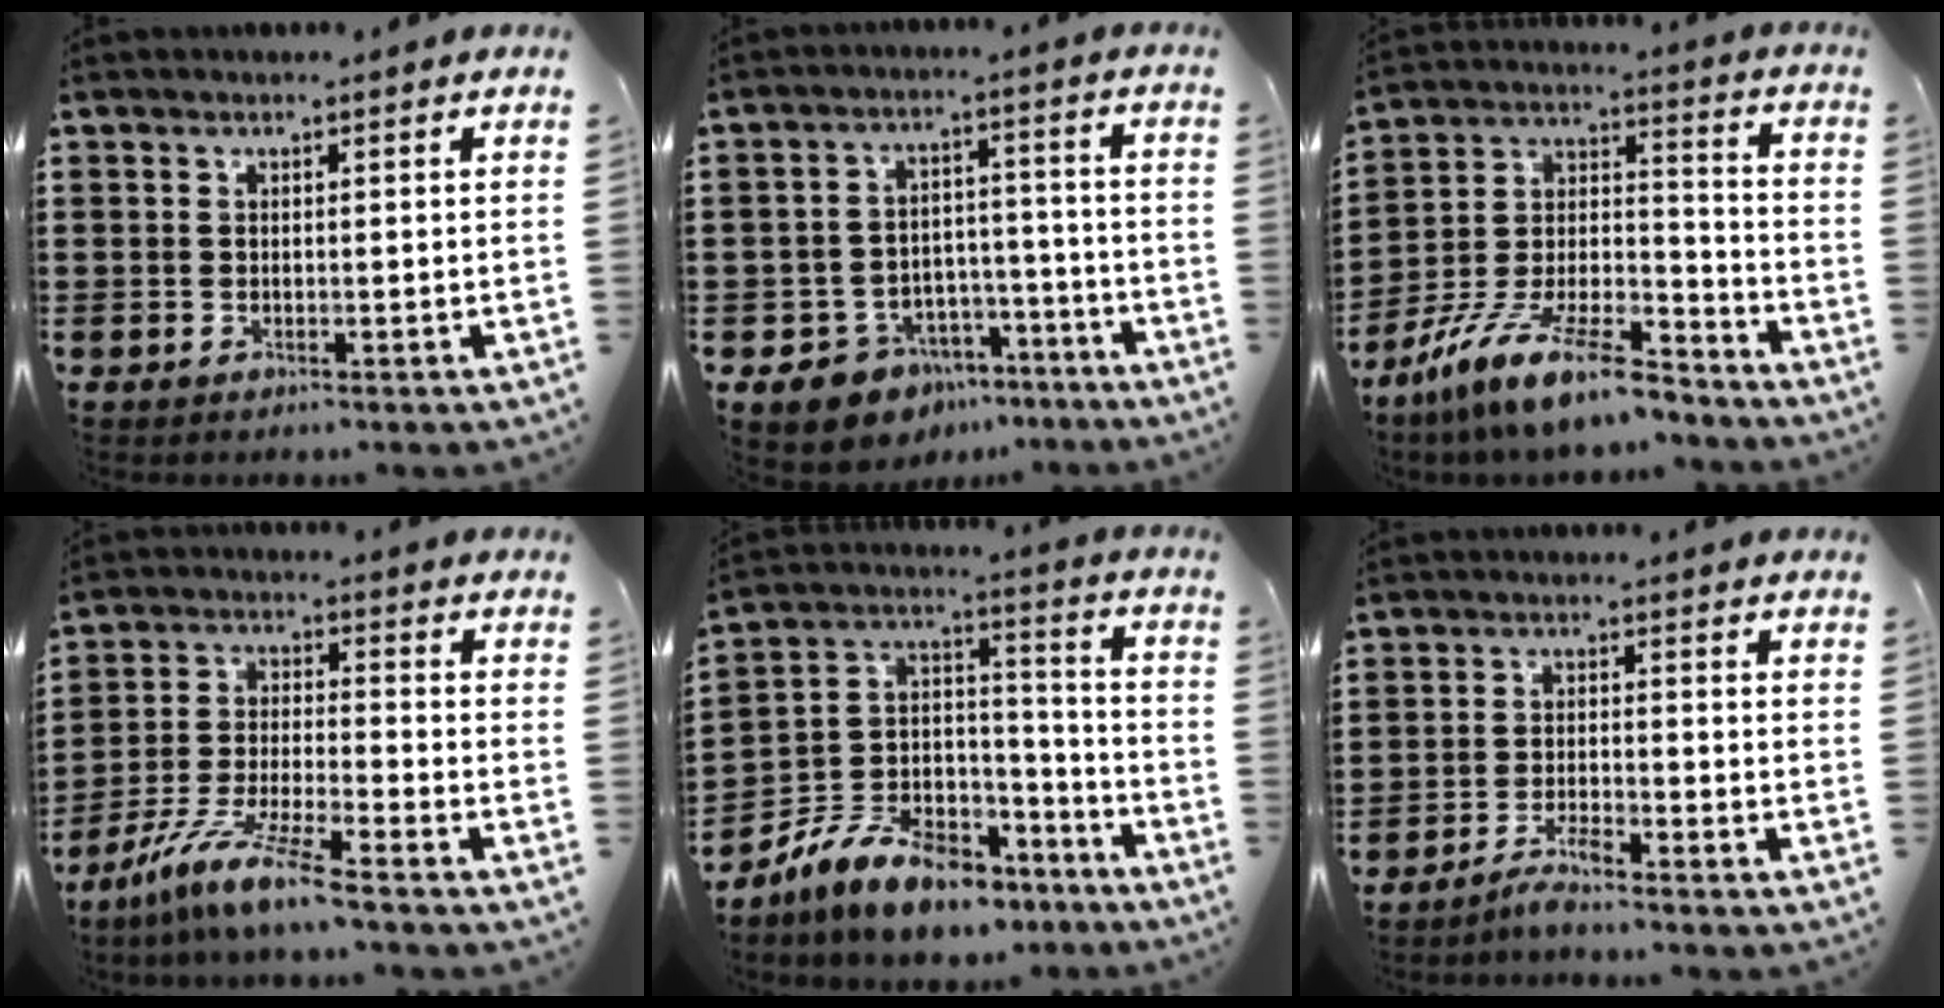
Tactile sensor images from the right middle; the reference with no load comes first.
{"total": 6.6, "force": [-5.4, 3.8, 0.6], "torque": [-0.021, 0.032, -0.103]}
{"total": 13.5, "force": [-11.2, 1.9, 7.2], "torque": [-0.131, 0.031, -0.214]}
{"total": 9.8, "force": [-8.3, -0.3, 5.3], "torque": [-0.109, -0.004, -0.166]}
{"total": 10.2, "force": [-8.4, 4.1, 3.9], "torque": [-0.101, 0.020, -0.169]}
{"total": 3.1, "force": [-2.9, 0.0, 1.1], "torque": [-0.027, 0.002, -0.058]}